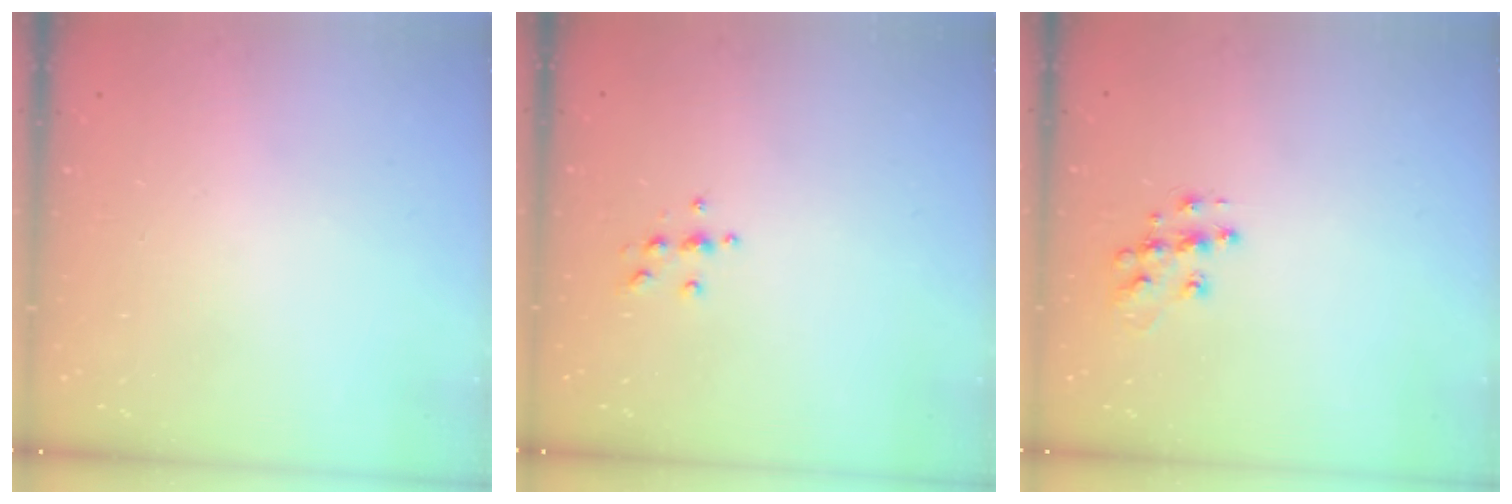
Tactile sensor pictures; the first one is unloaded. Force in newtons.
{"total": 4.0, "press": 3.9, "slide": 0.6}
{"total": 10.2, "press": 10.2, "slide": 0.7}